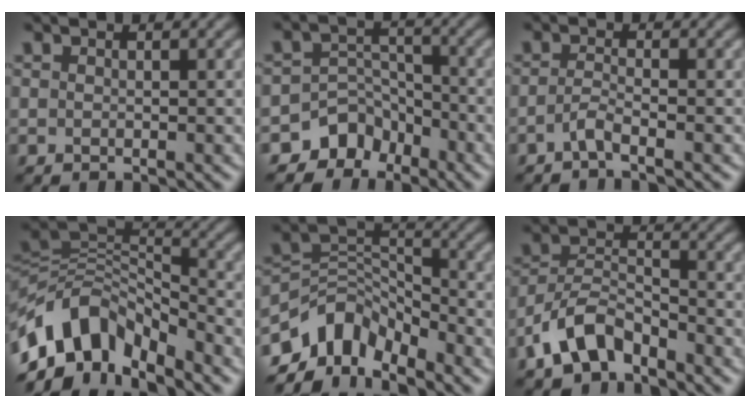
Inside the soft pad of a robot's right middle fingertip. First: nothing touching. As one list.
[{"total": 4.5, "force": [-3.3, 2.9, 0.7], "torque": [-0.001, 0.005, -0.058]}, {"total": 1.4, "force": [-0.9, 0.2, 1.1], "torque": [-0.027, -0.001, -0.026]}, {"total": 10.1, "force": [-5.1, 5.8, 6.5], "torque": [-0.117, 0.015, -0.107]}, {"total": 6.4, "force": [-4.8, 3.4, 2.5], "torque": [-0.031, -0.001, -0.095]}, {"total": 5.0, "force": [-3.4, 2.5, 2.7], "torque": [-0.053, 0.004, -0.075]}]